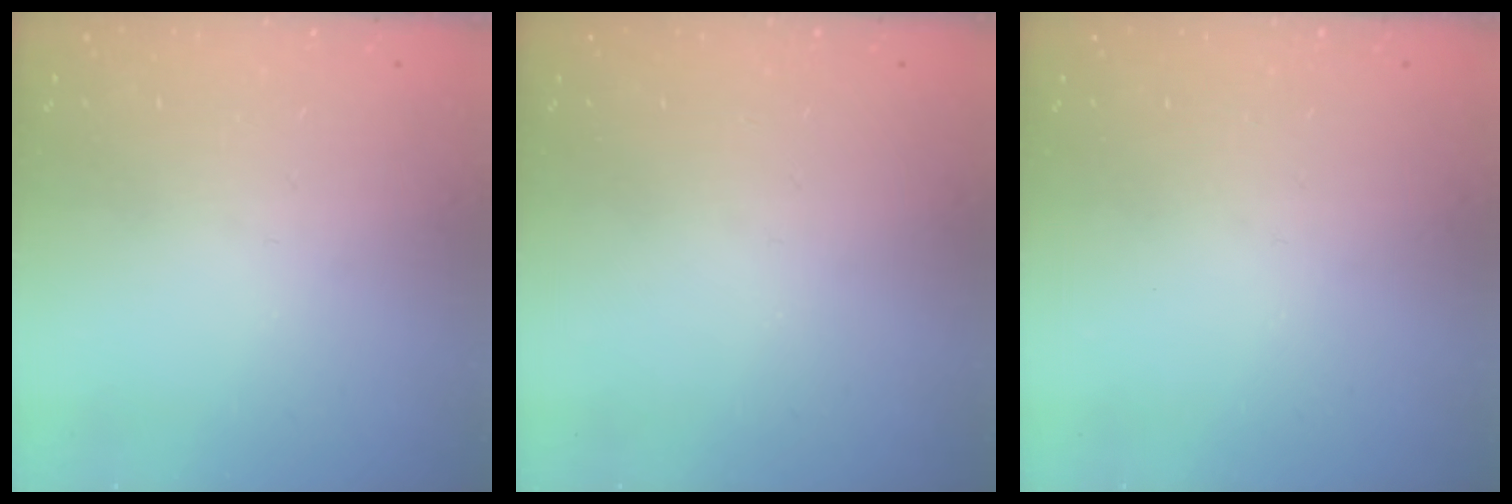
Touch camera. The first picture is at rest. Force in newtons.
{"total": 0.0}
{"total": 0.0}